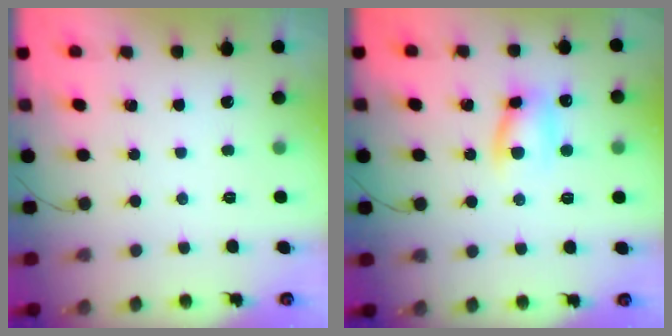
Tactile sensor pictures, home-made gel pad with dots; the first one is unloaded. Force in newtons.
{"total": 8.0, "press": 7.9, "slide": 0.8}